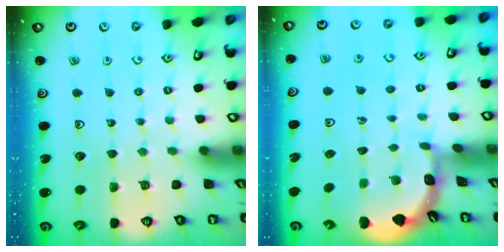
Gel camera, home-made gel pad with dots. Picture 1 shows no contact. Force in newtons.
{"total": 1.7, "press": 1.7, "slide": 0.1}